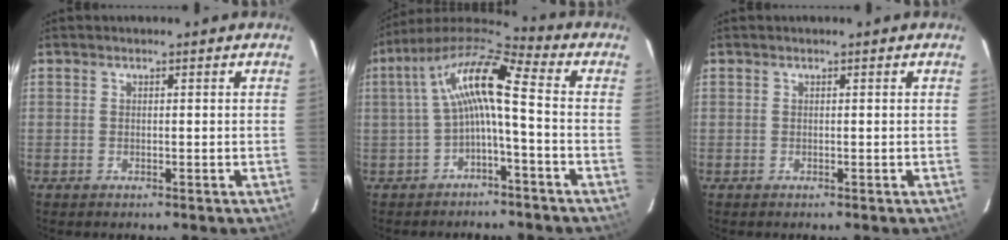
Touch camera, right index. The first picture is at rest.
{"total": 10.7, "force": [-0.8, 1.9, 10.5], "torque": [-0.217, 0.025, -0.017]}
{"total": 0.0}